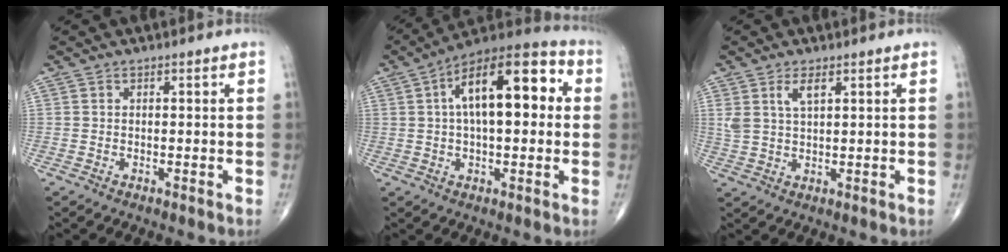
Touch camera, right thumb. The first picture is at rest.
{"total": 18.3, "force": [3.5, 8.3, 16.0], "torque": [-0.227, 0.033, 0.043]}
{"total": 4.2, "force": [2.1, 1.6, 3.2], "torque": [-0.065, -0.005, 0.047]}